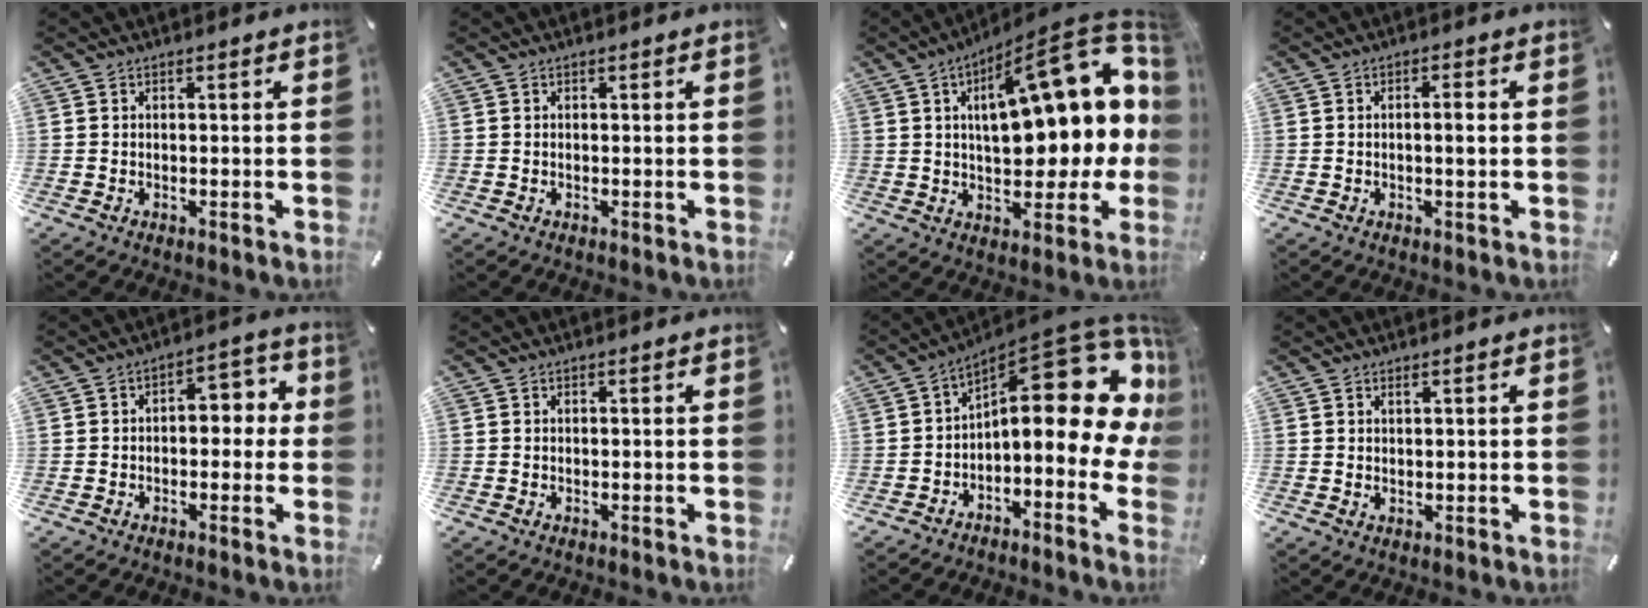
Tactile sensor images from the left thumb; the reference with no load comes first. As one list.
[{"total": 0.0}, {"total": 23.8, "force": [6.8, 10.8, 20.1], "torque": [-0.282, -0.037, 0.109]}, {"total": 2.7, "force": [0.1, 0.6, 2.7], "torque": [-0.051, 0.001, -0.001]}, {"total": 6.6, "force": [-0.1, 4.1, 5.1], "torque": [-0.068, 0.007, -0.013]}, {"total": 0.0}, {"total": 18.5, "force": [6.4, 7.9, 15.5], "torque": [-0.190, -0.067, 0.107]}, {"total": 1.0, "force": [0.7, 0.3, 0.7], "torque": [-0.013, 0.000, 0.012]}]